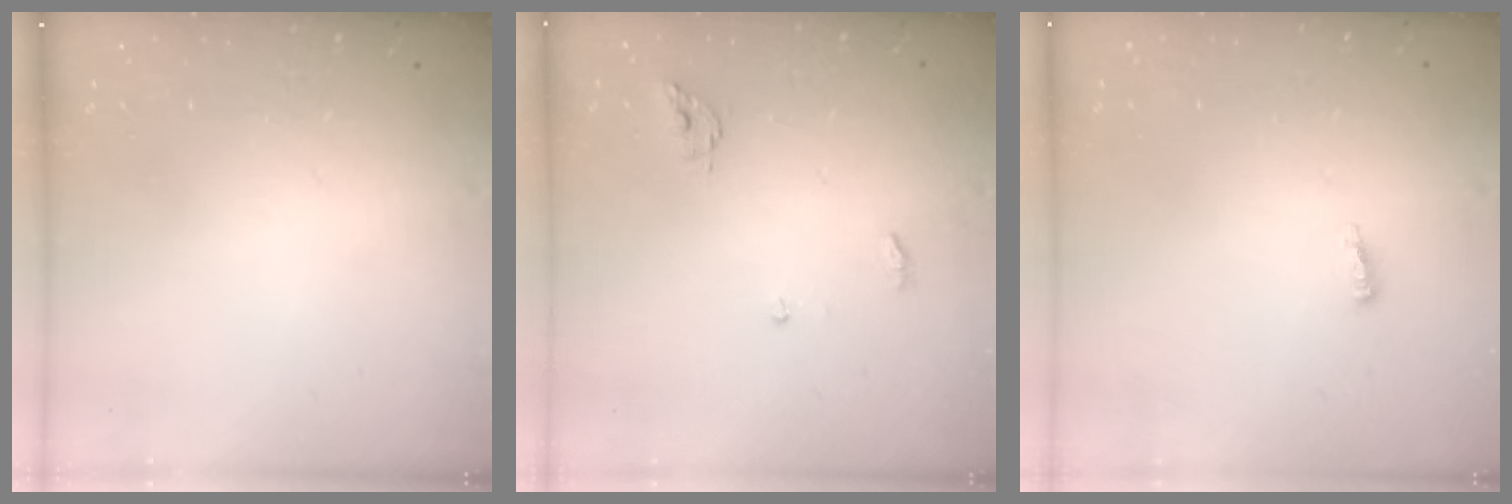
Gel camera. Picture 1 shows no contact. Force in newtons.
{"total": 4.8, "press": 4.8, "slide": 0.4}
{"total": 7.7, "press": 4.9, "slide": 5.9}